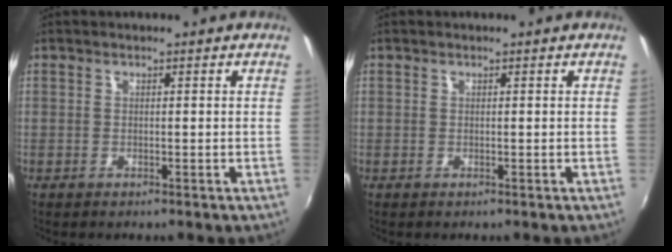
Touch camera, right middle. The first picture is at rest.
{"total": 0.0}